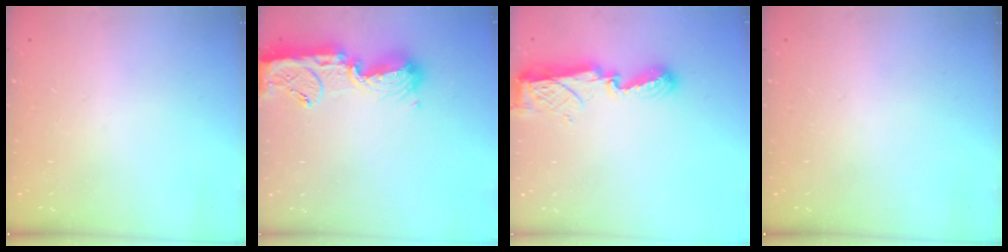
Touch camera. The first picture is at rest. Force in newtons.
{"total": 14.6, "press": 14.5, "slide": 1.4}
{"total": 8.1, "press": 8.1, "slide": 0.9}
{"total": 0.0}